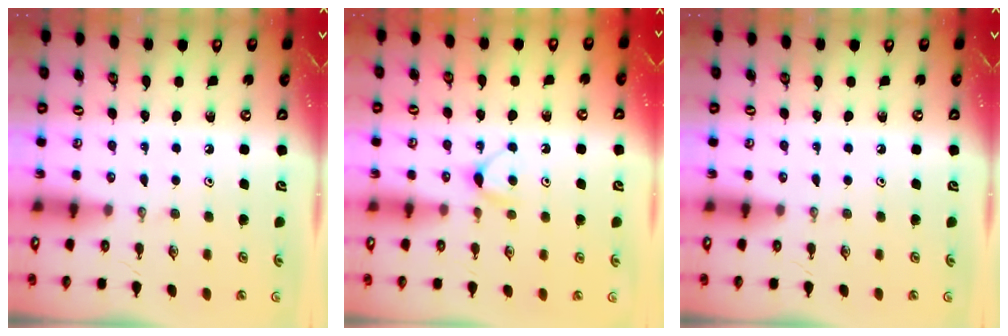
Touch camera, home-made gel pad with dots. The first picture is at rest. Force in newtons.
{"total": 4.5, "press": 4.5, "slide": 0.5}
{"total": 0.0}